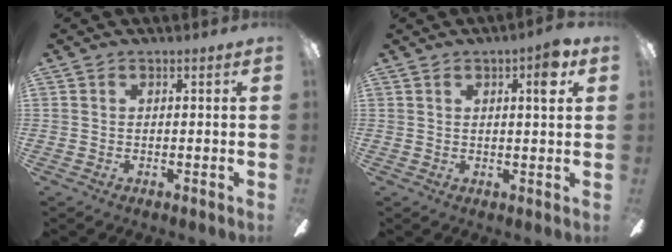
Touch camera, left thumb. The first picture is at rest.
{"total": 4.6, "force": [2.4, 0.9, 3.8], "torque": [-0.049, -0.009, 0.031]}